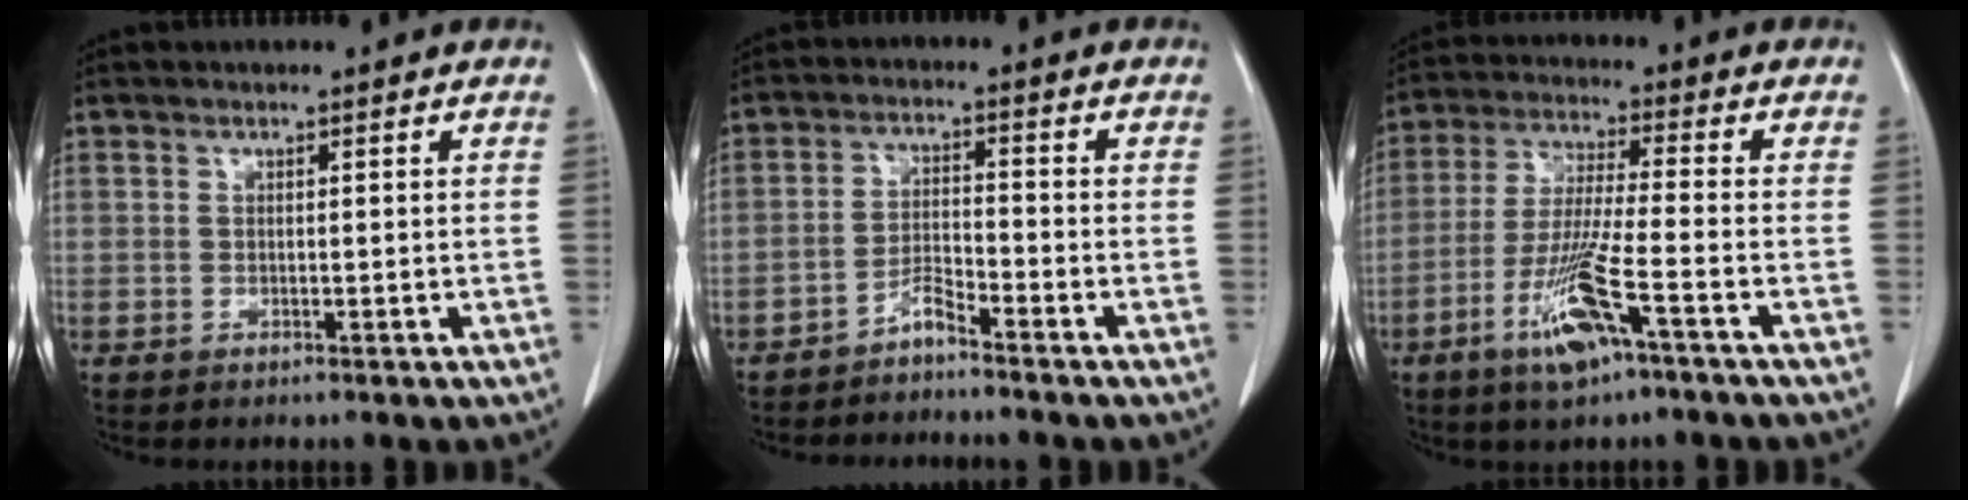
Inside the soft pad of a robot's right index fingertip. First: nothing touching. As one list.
[{"total": 3.0, "force": [-2.7, -0.1, 1.2], "torque": [-0.024, -0.005, -0.053]}, {"total": 9.7, "force": [-5.2, 1.6, 8.1], "torque": [-0.163, -0.010, -0.094]}]